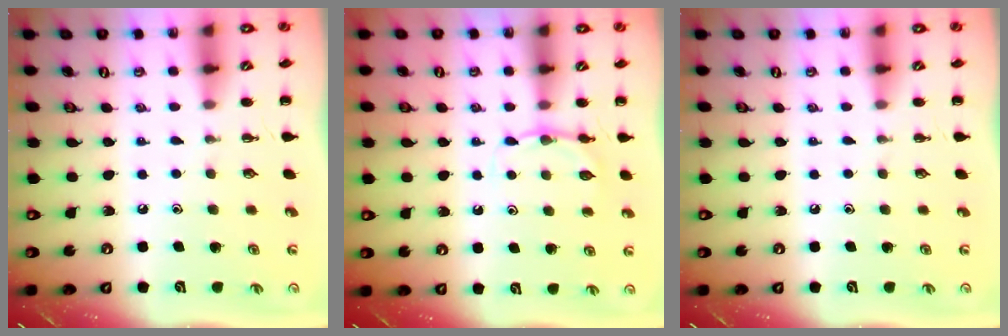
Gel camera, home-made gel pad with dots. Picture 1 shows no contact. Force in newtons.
{"total": 5.9, "press": 5.7, "slide": 1.7}
{"total": 0.0}